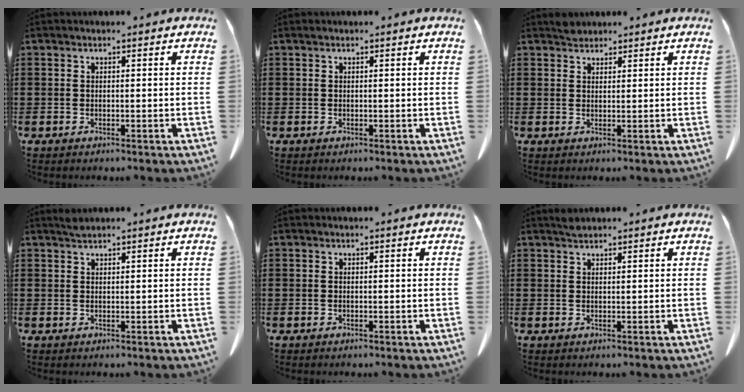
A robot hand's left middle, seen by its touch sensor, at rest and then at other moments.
{"total": 0.0}
{"total": 1.7, "force": [1.5, 0.6, 0.2], "torque": [-0.007, 0.002, 0.030]}
{"total": 1.1, "force": [1.0, 0.1, 0.4], "torque": [-0.009, 0.000, 0.019]}
{"total": 0.0}
{"total": 1.1, "force": [1.0, 0.2, 0.3], "torque": [-0.008, 0.000, 0.019]}